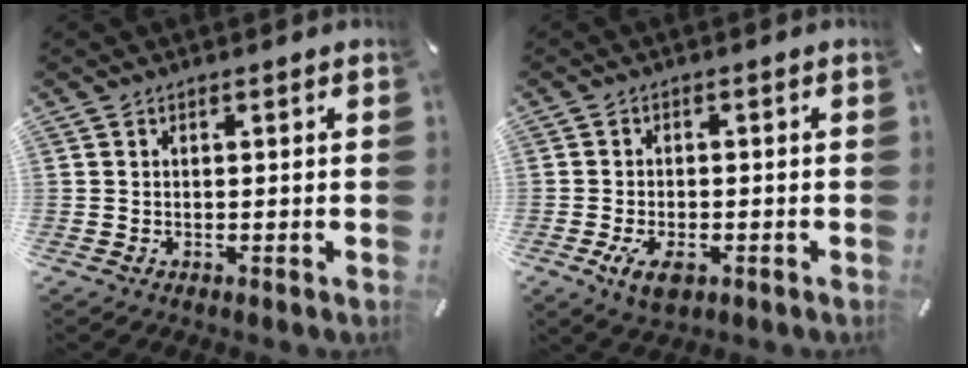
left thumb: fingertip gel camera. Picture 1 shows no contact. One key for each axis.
{"total": 5.0, "fx": -2.1, "fy": 2.9, "fz": 3.5, "tx": -0.067, "ty": 0.002, "tz": -0.040}